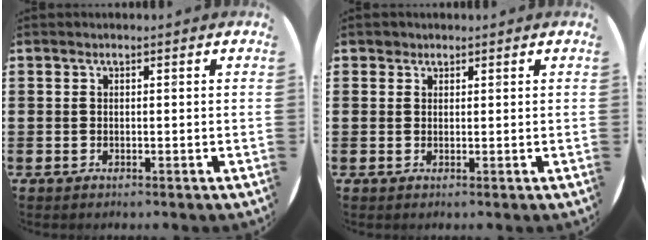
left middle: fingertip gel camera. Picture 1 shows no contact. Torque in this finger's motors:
{"motor_torque": [0.05, -0.03, -0.03, 0.01]}